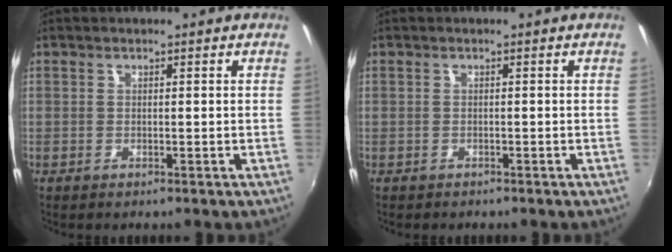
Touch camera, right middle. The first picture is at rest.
{"total": 0.9, "force": [-0.6, 0.6, -0.1], "torque": [-0.002, 0.000, -0.009]}